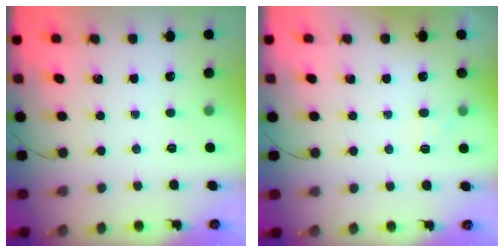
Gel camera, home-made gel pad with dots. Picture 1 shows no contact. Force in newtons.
{"total": 4.8, "press": 4.6, "slide": 1.5}